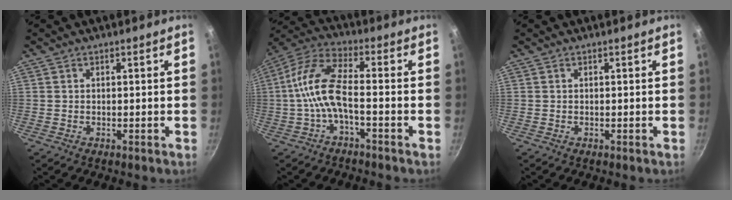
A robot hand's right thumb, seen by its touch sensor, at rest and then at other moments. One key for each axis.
{"total": 10.1, "fx": -2.5, "fy": 3.5, "fz": 9.2, "tx": -0.203, "ty": 0.037, "tz": -0.064}
{"total": 0.0}